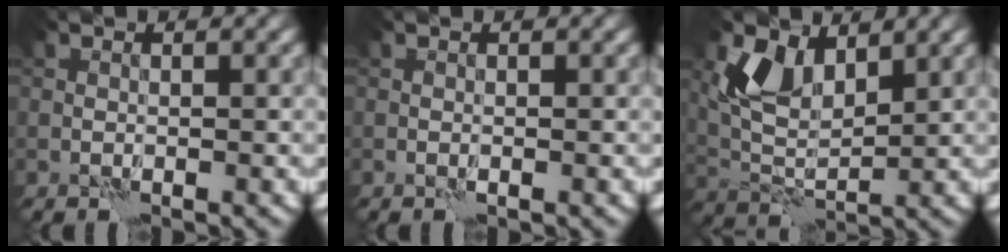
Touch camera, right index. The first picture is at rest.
{"total": 0.0}
{"total": 5.4, "force": [2.7, 2.9, 3.6], "torque": [-0.083, -0.008, 0.050]}